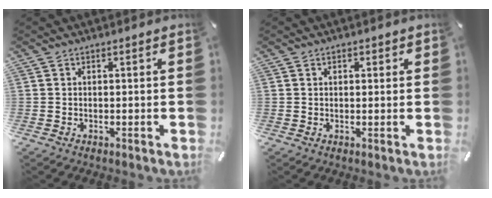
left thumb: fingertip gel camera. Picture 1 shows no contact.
{"total": 0.9, "force": [0.3, 0.8, 0.4], "torque": [-0.008, 0.005, 0.005]}